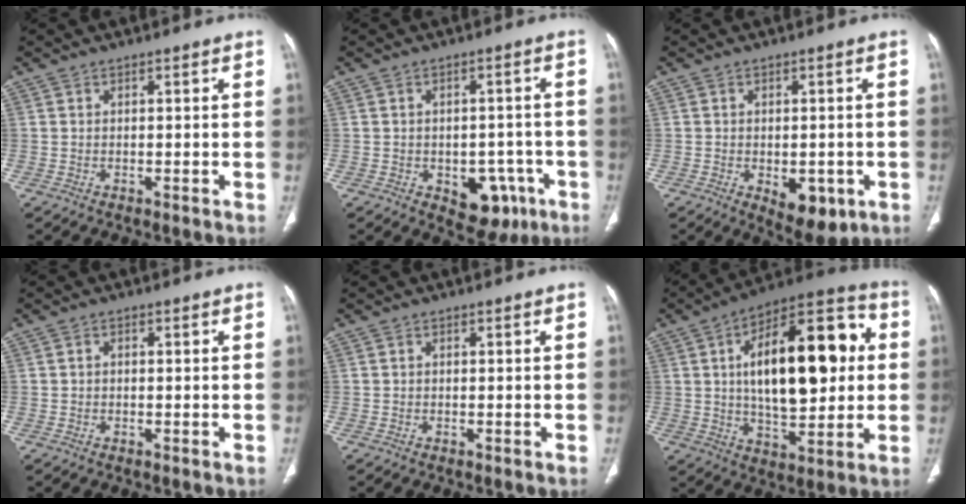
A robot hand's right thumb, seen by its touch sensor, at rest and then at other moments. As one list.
[{"total": 9.4, "force": [-3.9, 6.2, 5.9], "torque": [-0.037, 0.022, -0.038]}, {"total": 7.8, "force": [-2.6, 4.2, 6.1], "torque": [-0.063, -0.002, -0.020]}, {"total": 0.8, "force": [0.0, 0.6, 0.4], "torque": [-0.004, 0.004, -0.002]}, {"total": 0.0}, {"total": 25.6, "force": [3.7, 11.9, 22.3], "torque": [-0.313, 0.016, 0.049]}]